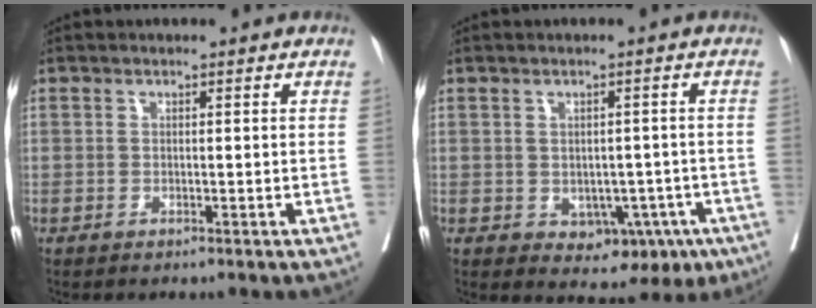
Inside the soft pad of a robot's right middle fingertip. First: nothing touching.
{"total": 7.4, "force": [-2.6, 5.0, 4.7], "torque": [-0.042, 0.010, -0.022]}